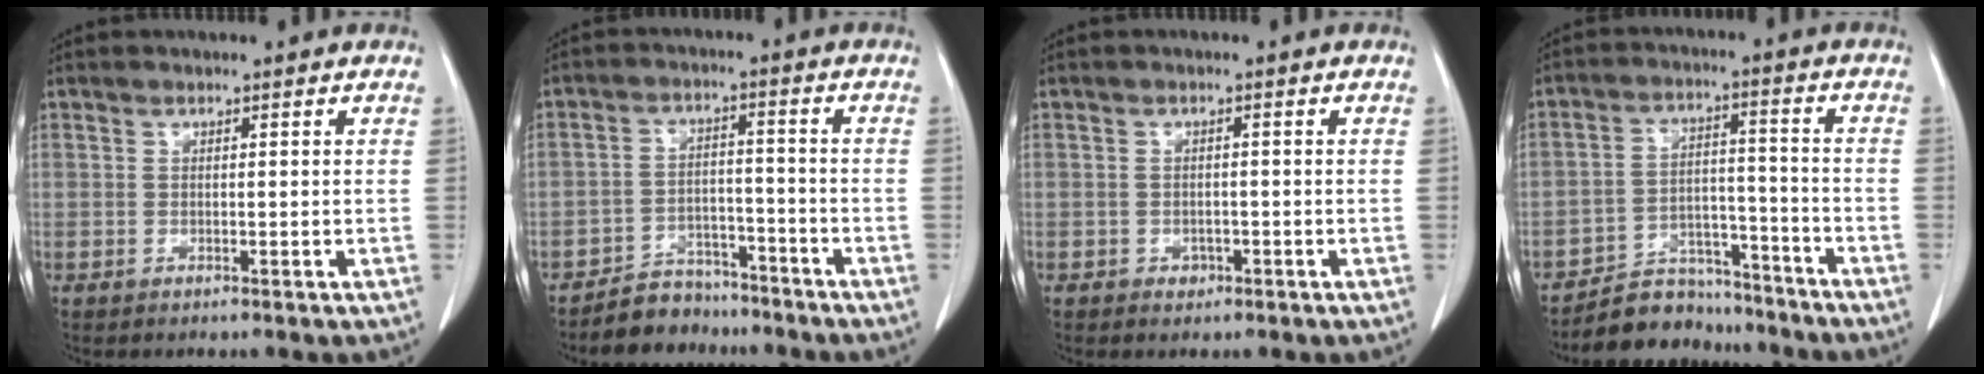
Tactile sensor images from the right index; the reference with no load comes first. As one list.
[{"total": 6.3, "force": [-5.5, 3.1, 0.0], "torque": [0.006, 0.012, -0.093]}, {"total": 1.5, "force": [-0.8, 1.2, 0.4], "torque": [-0.006, 0.005, -0.008]}, {"total": 9.3, "force": [-8.5, 3.7, 0.3], "torque": [0.006, 0.040, -0.140]}]